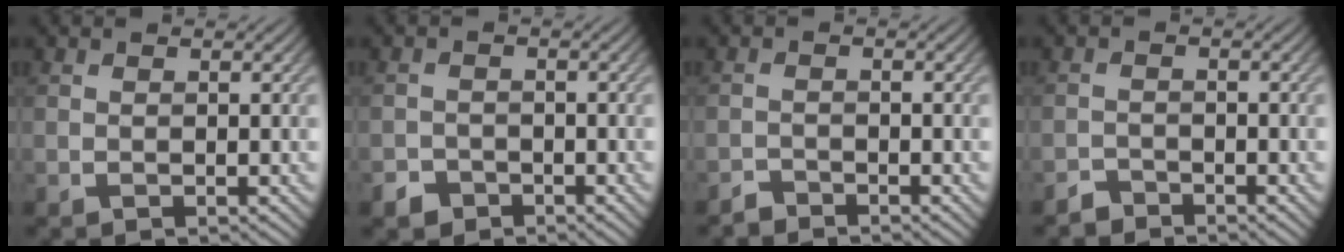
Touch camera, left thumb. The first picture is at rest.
{"total": 2.1, "force": [-1.6, 1.3, 0.5], "torque": [-0.006, 0.001, -0.035]}
{"total": 1.5, "force": [-1.5, 0.1, 0.1], "torque": [0.000, 0.003, -0.035]}
{"total": 1.8, "force": [-1.7, 0.4, 0.1], "torque": [0.001, 0.005, -0.039]}